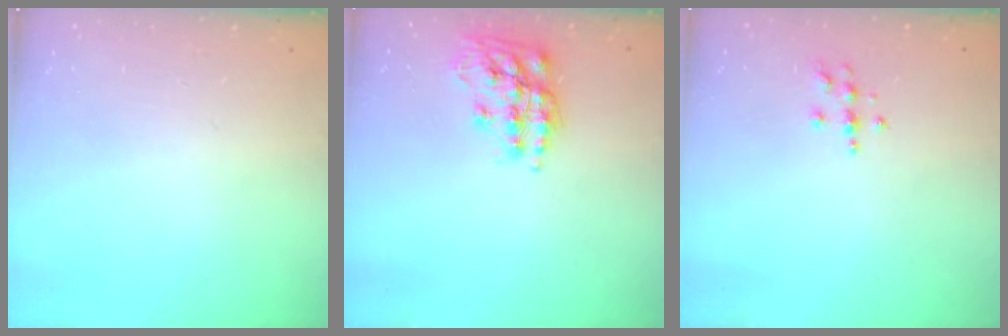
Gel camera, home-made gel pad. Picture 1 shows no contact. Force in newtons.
{"total": 14.8, "press": 14.7, "slide": 1.5}
{"total": 5.6, "press": 5.5, "slide": 0.7}